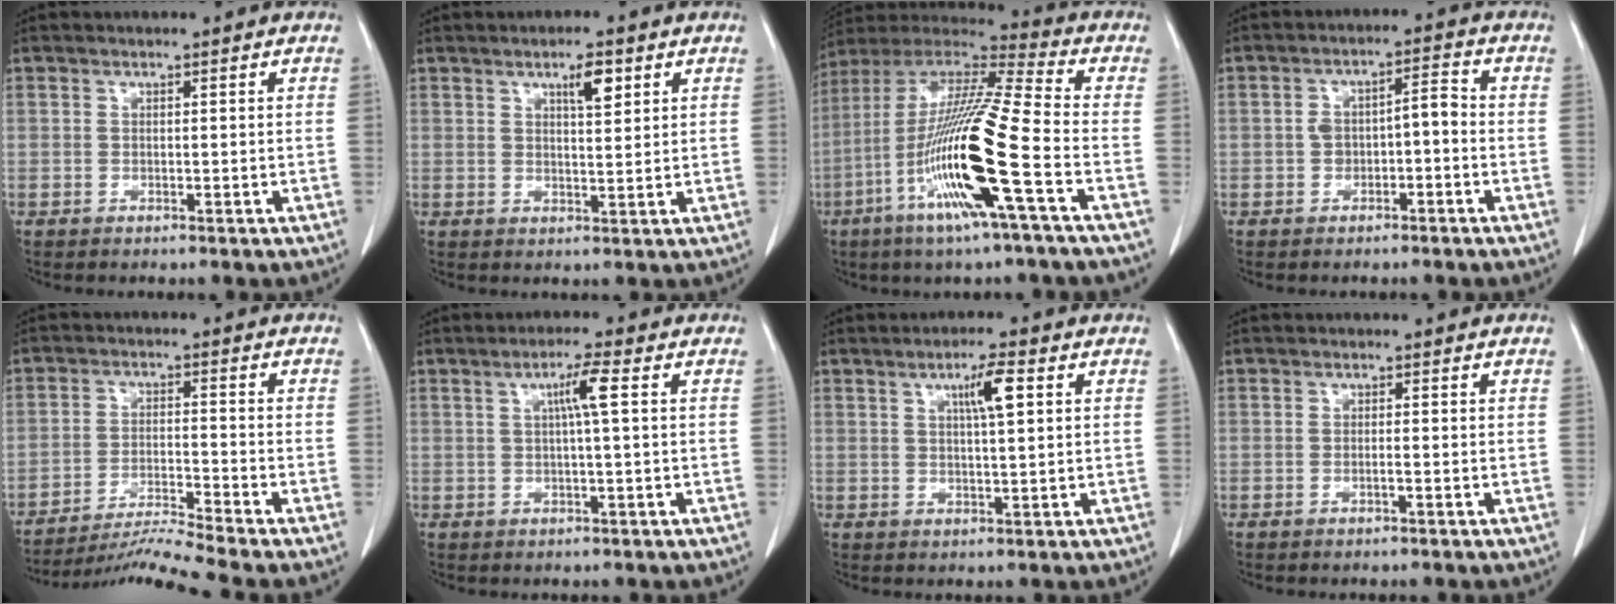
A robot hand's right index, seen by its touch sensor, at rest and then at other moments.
{"total": 3.9, "force": [2.1, 0.8, 3.2], "torque": [-0.054, -0.002, 0.035]}
{"total": 20.0, "force": [-6.6, 0.0, 18.9], "torque": [-0.390, -0.023, -0.135]}
{"total": 4.4, "force": [-0.9, 2.0, 3.8], "torque": [-0.069, 0.027, -0.013]}
{"total": 8.6, "force": [-7.7, -3.3, 1.8], "torque": [-0.030, -0.015, -0.138]}
{"total": 3.9, "force": [0.9, -0.4, 3.8], "torque": [-0.069, 0.004, 0.016]}
{"total": 4.7, "force": [1.7, 0.4, 4.4], "torque": [-0.075, 0.002, 0.029]}
{"total": 0.8, "force": [-0.3, -0.1, 0.7], "torque": [-0.014, 0.001, -0.005]}